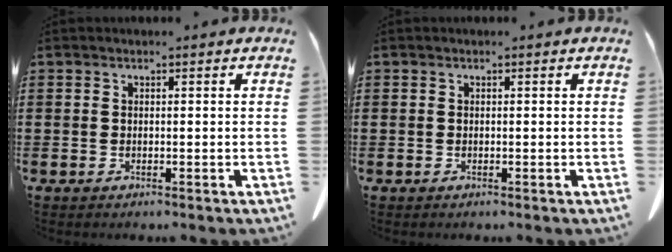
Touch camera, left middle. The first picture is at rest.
{"total": 0.0}